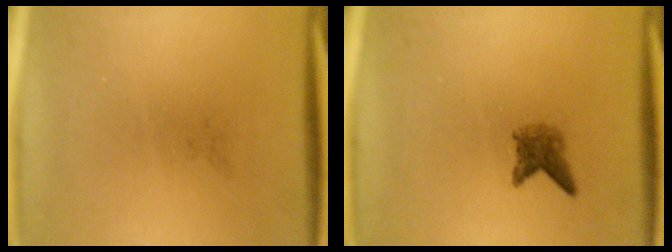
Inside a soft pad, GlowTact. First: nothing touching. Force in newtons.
{"total": 2.3}